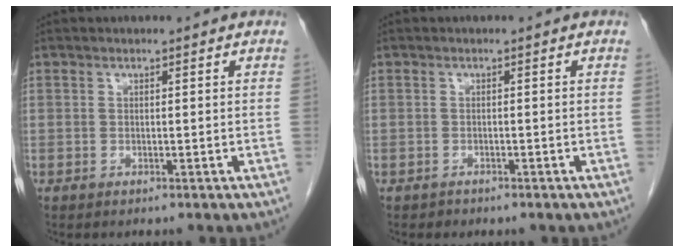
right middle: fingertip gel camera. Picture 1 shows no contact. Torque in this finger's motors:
{"motor_torque": [-0.51, -0.07, -0.02, -0.01]}